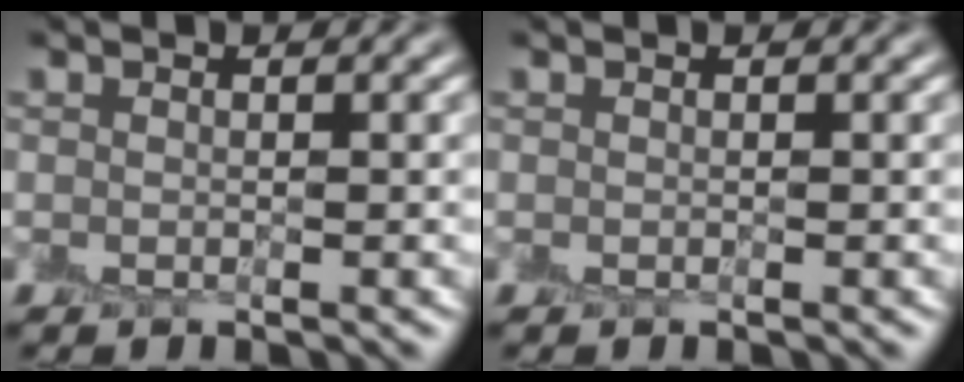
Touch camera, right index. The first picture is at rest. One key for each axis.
{"total": 0.0}